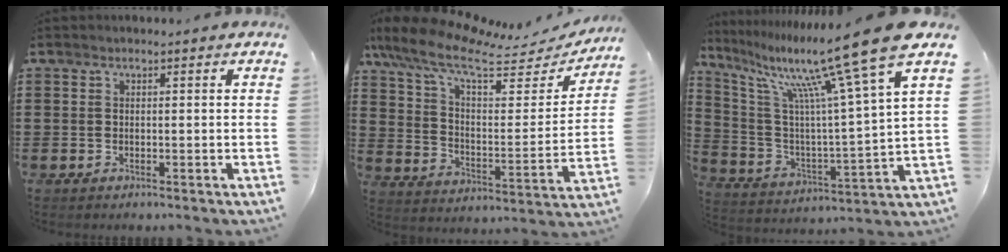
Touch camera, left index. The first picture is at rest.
{"total": 11.3, "force": [8.5, 2.8, 6.9], "torque": [-0.163, -0.043, 0.145]}
{"total": 16.1, "force": [11.5, 0.3, 11.2], "torque": [-0.230, -0.079, 0.176]}